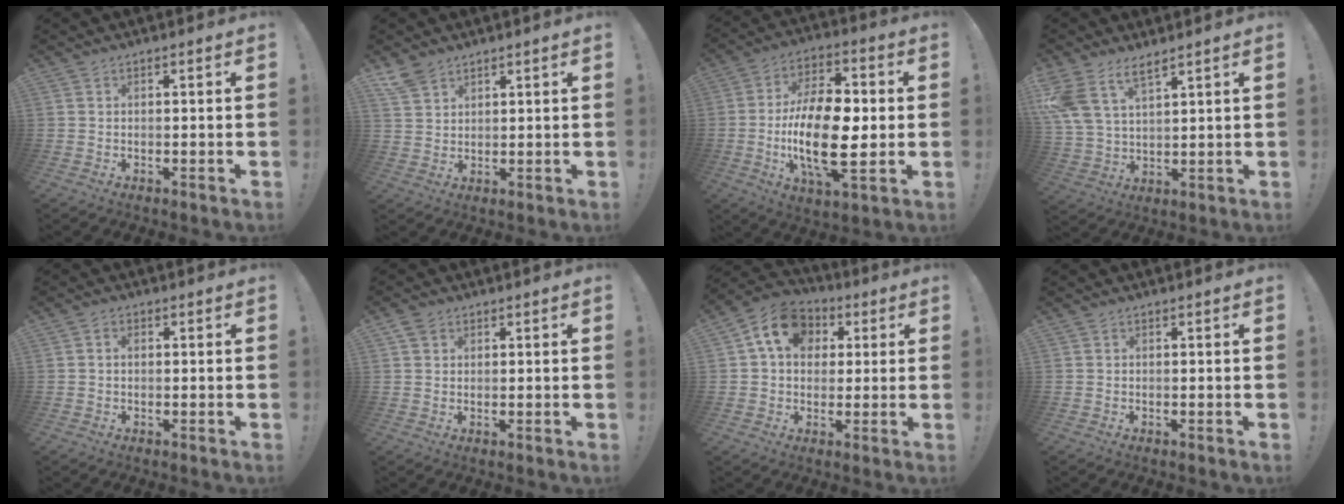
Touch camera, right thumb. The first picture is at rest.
{"total": 5.8, "force": [4.4, 3.4, 1.5], "torque": [-0.023, -0.025, 0.086]}
{"total": 21.2, "force": [-3.0, 10.0, 18.4], "torque": [-0.345, 0.004, -0.054]}
{"total": 9.4, "force": [6.7, 4.4, 5.1], "torque": [-0.115, -0.027, 0.133]}
{"total": 1.6, "force": [-0.2, 1.2, 1.0], "torque": [-0.010, 0.003, -0.006]}
{"total": 2.8, "force": [1.7, 2.0, 0.7], "torque": [-0.001, -0.007, 0.031]}
{"total": 13.1, "force": [4.0, 10.4, 6.9], "torque": [-0.097, -0.005, 0.080]}
{"total": 0.0}